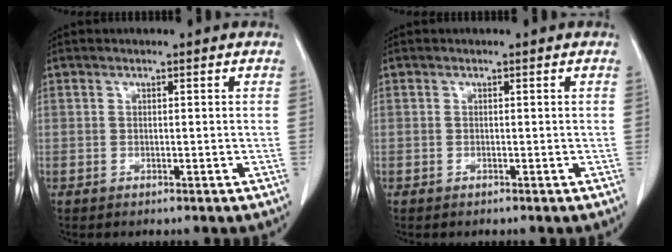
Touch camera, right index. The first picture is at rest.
{"total": 0.0}